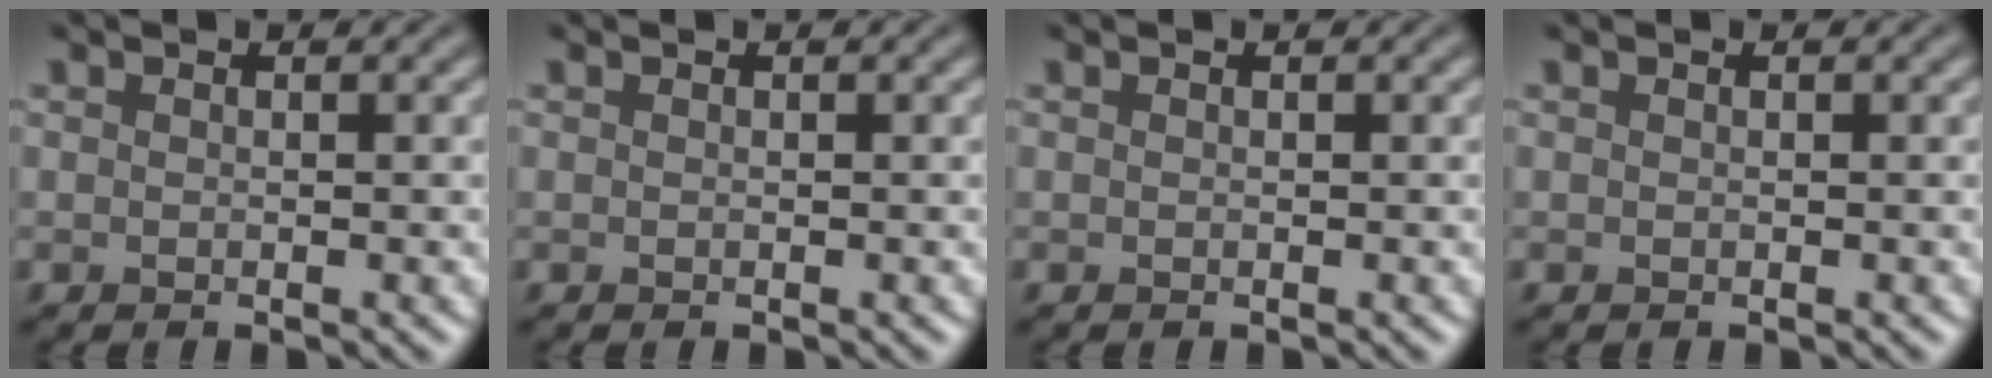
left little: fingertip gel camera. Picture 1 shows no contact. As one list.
[{"total": 0.0}, {"total": 0.0}, {"total": 0.0}]